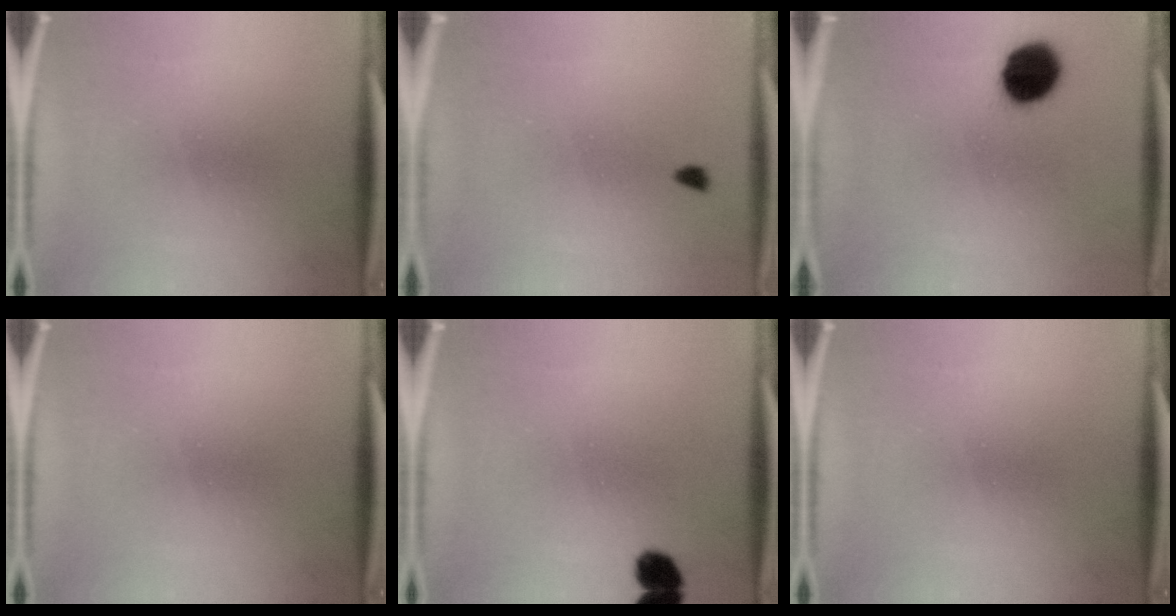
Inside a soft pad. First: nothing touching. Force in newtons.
{"total": 1.1}
{"total": 10.9}
{"total": 0.0}
{"total": 5.0}
{"total": 0.0}